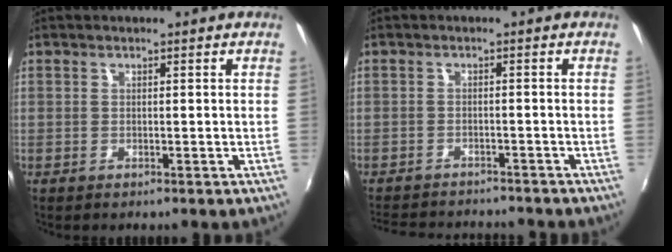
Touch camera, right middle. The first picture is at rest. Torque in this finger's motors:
{"motor_torque": [0.32, -0.51, 0.04, 0.02]}